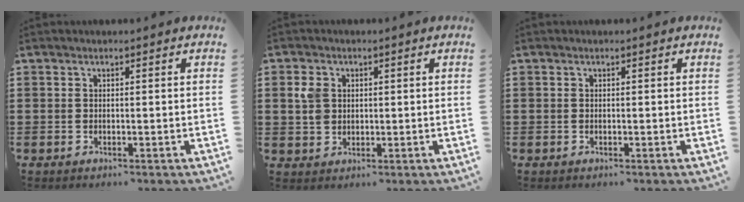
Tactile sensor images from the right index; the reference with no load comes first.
{"total": 3.3, "force": [0.8, 2.7, 1.7], "torque": [-0.044, 0.011, 0.013]}
{"total": 0.0}